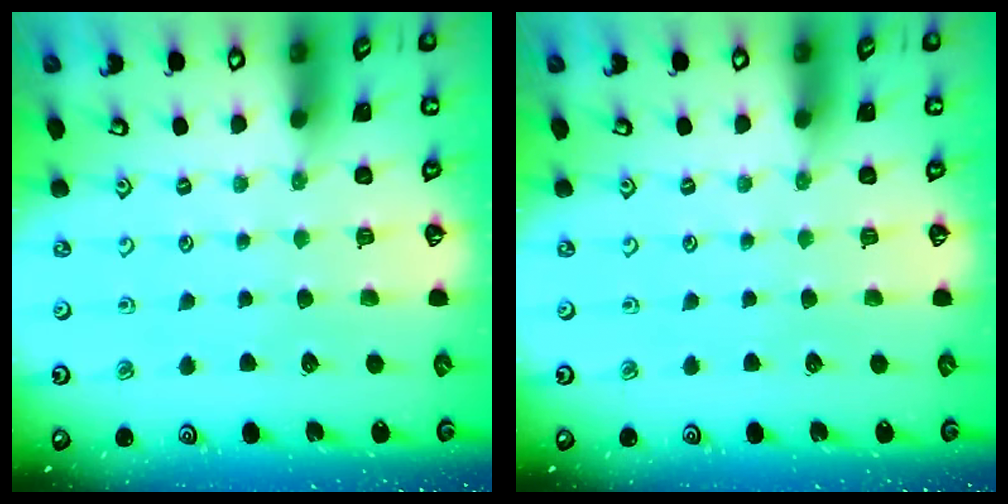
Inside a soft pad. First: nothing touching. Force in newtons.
{"total": 0.0}